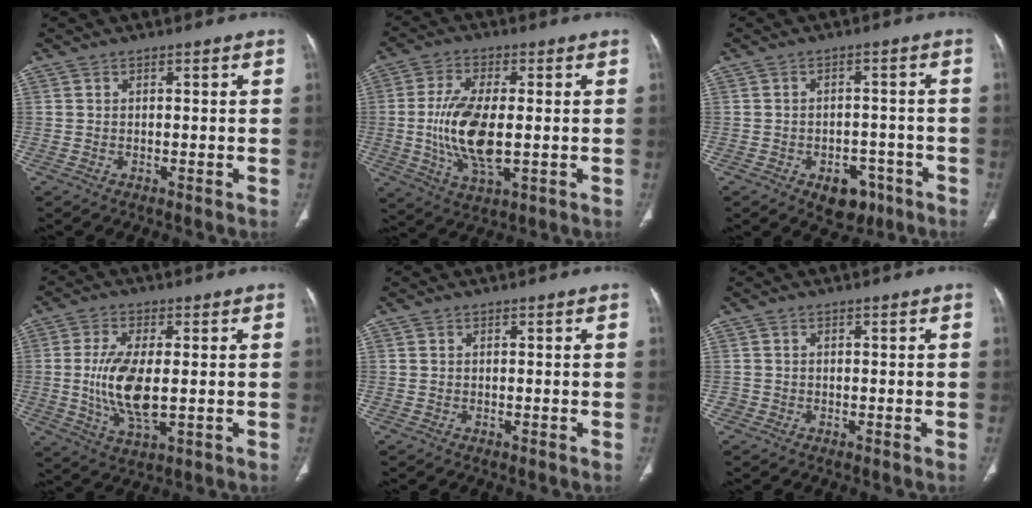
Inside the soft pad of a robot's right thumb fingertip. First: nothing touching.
{"total": 12.8, "force": [-0.7, 5.2, 11.6], "torque": [-0.238, -0.010, -0.010]}
{"total": 7.0, "force": [-3.8, 4.7, 3.5], "torque": [-0.020, 0.028, -0.046]}
{"total": 11.0, "force": [-0.3, 4.3, 10.1], "torque": [-0.211, -0.016, 0.001]}
{"total": 0.0}
{"total": 0.5, "force": [-0.2, 0.5, 0.0], "torque": [0.000, 0.004, -0.005]}